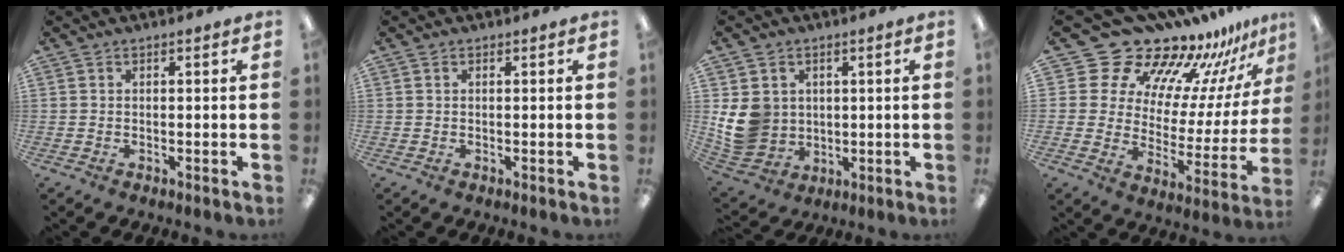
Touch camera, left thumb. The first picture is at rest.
{"total": 0.0}
{"total": 10.3, "force": [1.6, 9.4, 4.0], "torque": [-0.094, 0.002, 0.039]}
{"total": 19.6, "force": [16.3, 9.9, 4.6], "torque": [-0.073, -0.141, 0.294]}